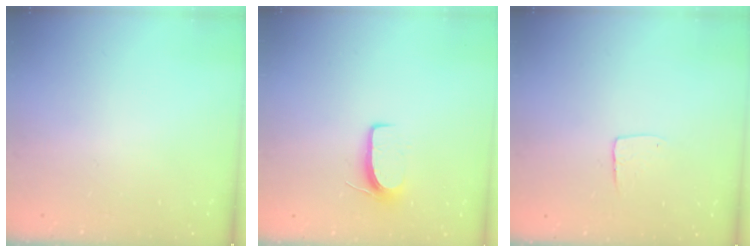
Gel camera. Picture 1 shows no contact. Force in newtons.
{"total": 7.0, "press": 7.0, "slide": 0.6}
{"total": 5.3, "press": 5.3, "slide": 0.4}